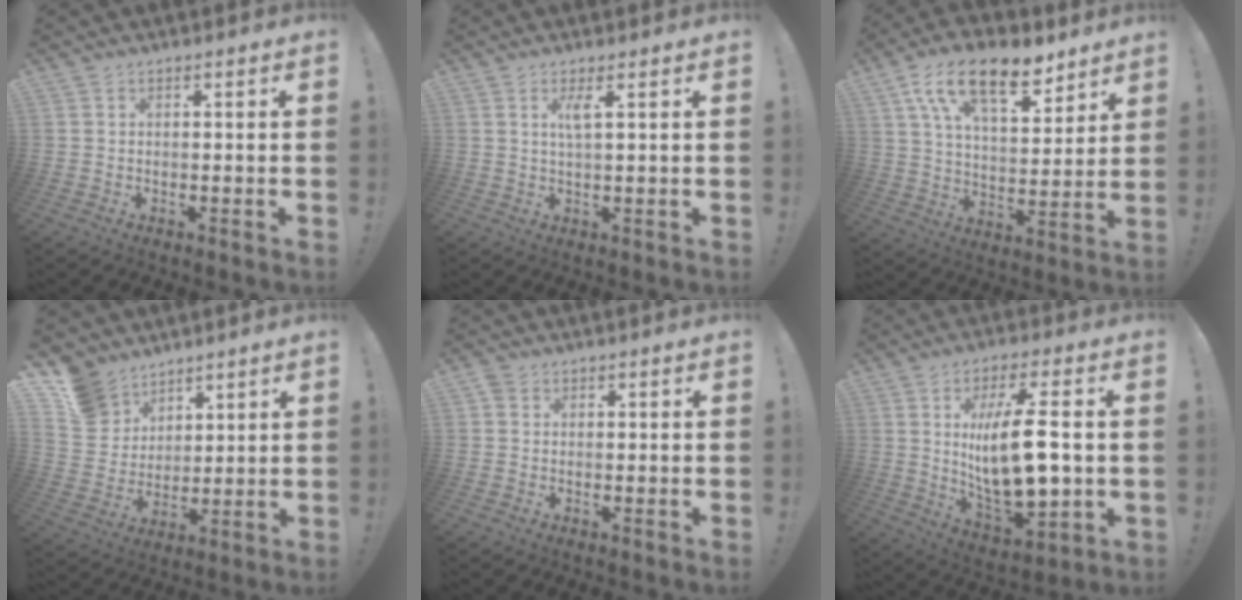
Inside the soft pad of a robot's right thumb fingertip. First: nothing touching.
{"total": 3.4, "force": [1.6, 0.1, 3.1], "torque": [-0.050, -0.006, 0.021]}
{"total": 17.6, "force": [10.6, 8.0, 11.6], "torque": [-0.197, -0.050, 0.186]}
{"total": 11.4, "force": [8.2, 7.6, 2.3], "torque": [-0.049, -0.056, 0.166]}
{"total": 1.6, "force": [0.7, 1.3, 0.7], "torque": [-0.008, 0.000, 0.012]}
{"total": 18.4, "force": [1.9, 6.6, 17.0], "torque": [-0.306, -0.016, 0.021]}